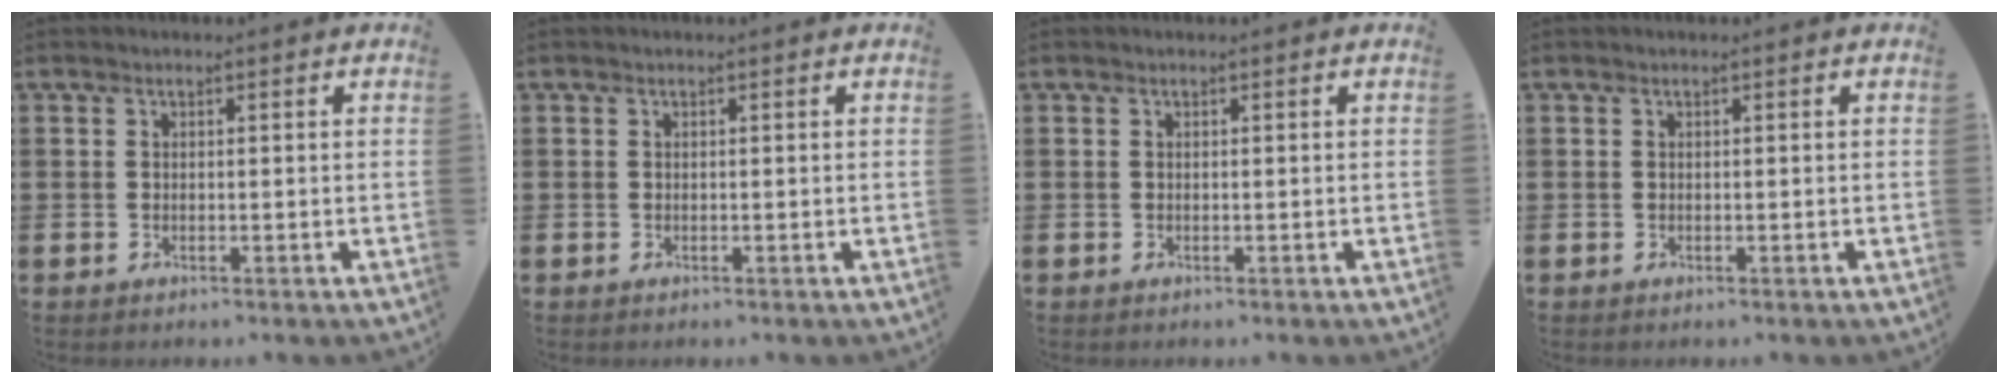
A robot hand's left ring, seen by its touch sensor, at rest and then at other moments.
{"total": 0.0}
{"total": 0.0}
{"total": 0.0}